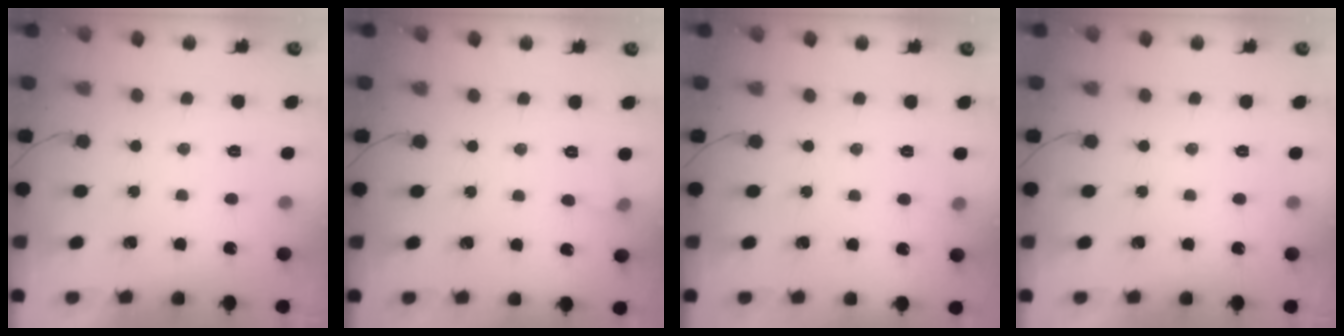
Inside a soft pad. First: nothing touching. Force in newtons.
{"total": 3.8, "press": 3.5, "slide": 1.3}
{"total": 3.7, "press": 3.6, "slide": 1.0}
{"total": 0.0}